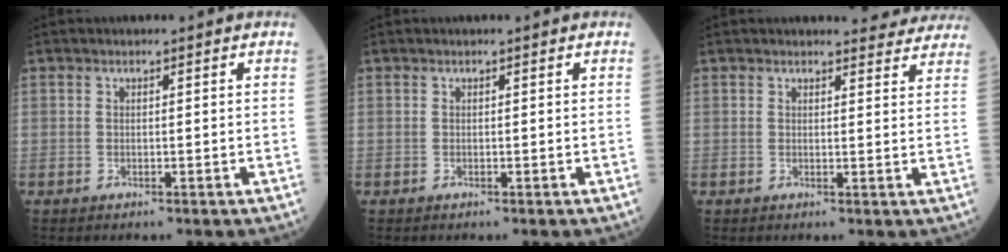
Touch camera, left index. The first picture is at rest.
{"total": 0.0}
{"total": 6.8, "force": [6.6, 1.2, 0.7], "torque": [0.008, -0.012, 0.050]}